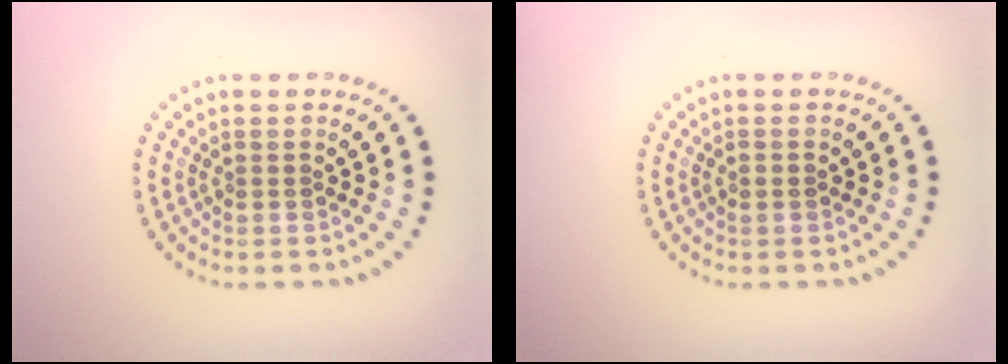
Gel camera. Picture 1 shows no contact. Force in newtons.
{"total": 0.8, "press": 0.8, "slide": 0.1}